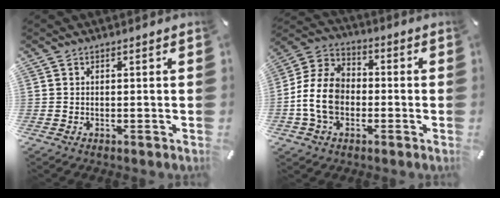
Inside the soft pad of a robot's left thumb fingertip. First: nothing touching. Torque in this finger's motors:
{"motor_torque": [0.66, 0.93, 0.76, 0.47, 0.51]}